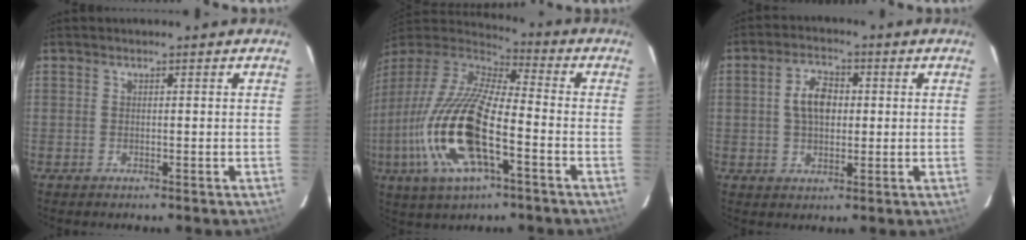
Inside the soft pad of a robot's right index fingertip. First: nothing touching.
{"total": 22.8, "force": [-7.7, 7.5, 20.1], "torque": [-0.412, -0.038, -0.155]}
{"total": 6.5, "force": [0.7, 4.1, 5.0], "torque": [-0.091, 0.015, 0.016]}